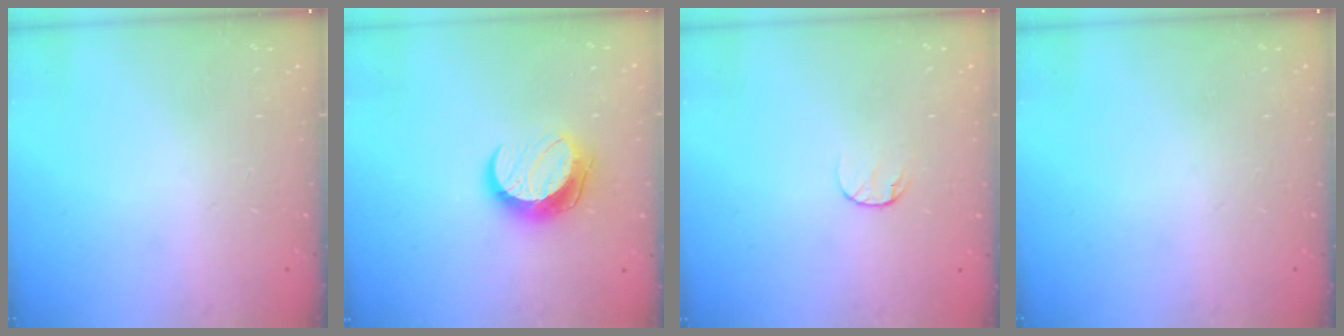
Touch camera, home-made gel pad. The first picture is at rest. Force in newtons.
{"total": 10.4, "press": 10.4, "slide": 0.1}
{"total": 6.3, "press": 6.3, "slide": 0.6}
{"total": 0.0}